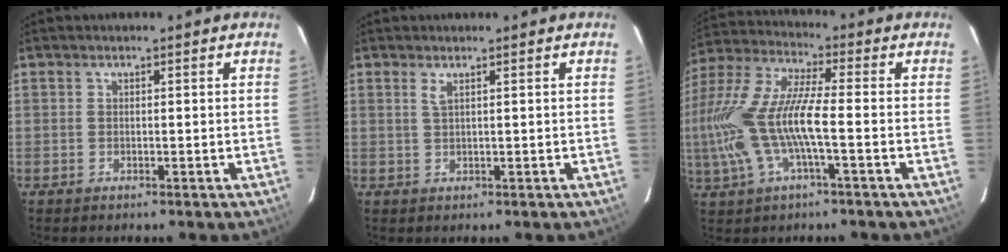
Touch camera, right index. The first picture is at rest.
{"total": 1.2, "force": [0.6, -0.1, 1.0], "torque": [-0.020, 0.001, 0.012]}
{"total": 16.8, "force": [-3.0, 3.9, 16.1], "torque": [-0.321, -0.007, -0.058]}